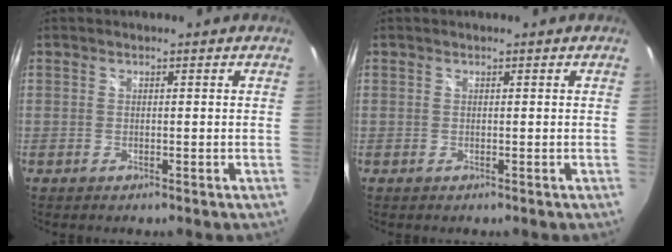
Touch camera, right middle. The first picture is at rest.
{"total": 0.0}